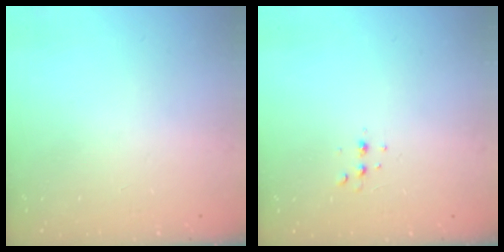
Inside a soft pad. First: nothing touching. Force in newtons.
{"total": 3.5, "press": 3.4, "slide": 0.5}